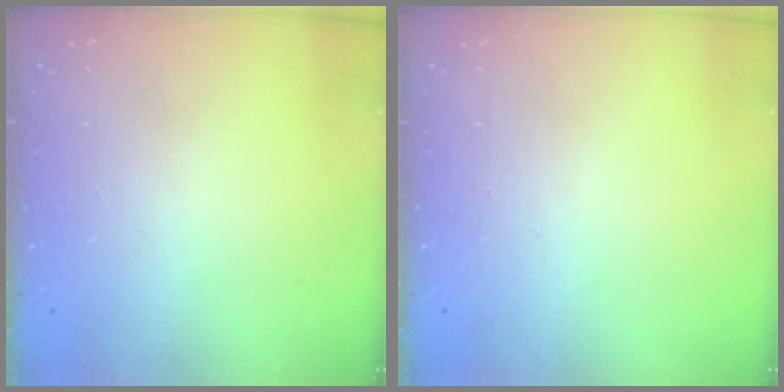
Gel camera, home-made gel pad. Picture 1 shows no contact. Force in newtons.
{"total": 0.0}